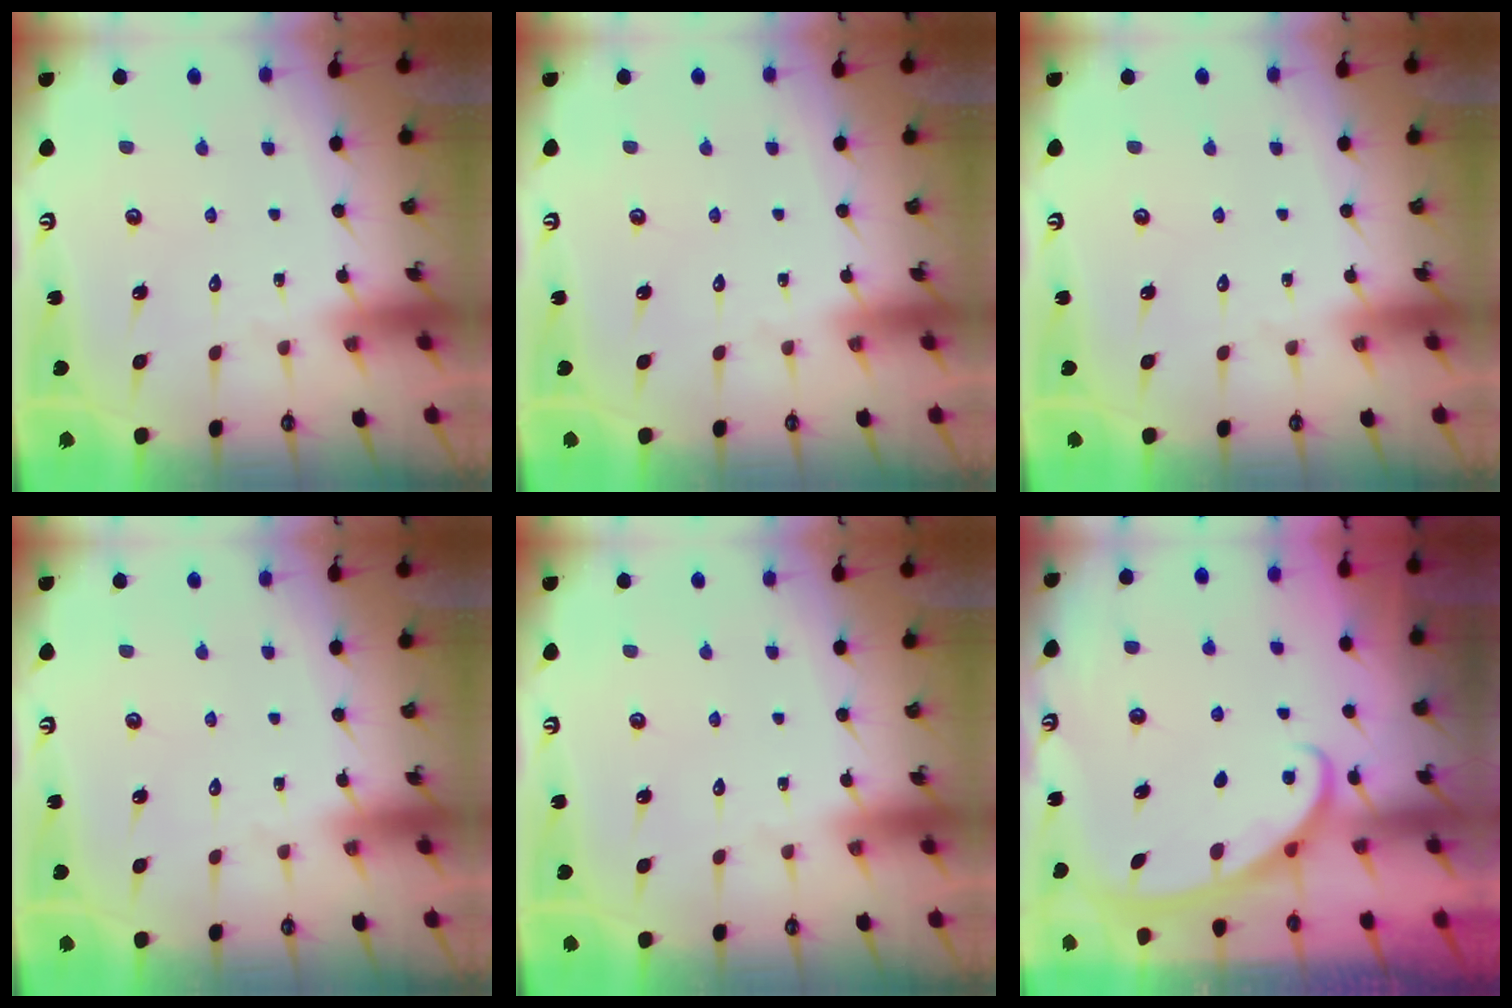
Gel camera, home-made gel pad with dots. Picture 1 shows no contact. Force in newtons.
{"total": 0.0}
{"total": 0.0}
{"total": 0.0}
{"total": 0.0}
{"total": 2.8, "press": 2.8, "slide": 0.4}